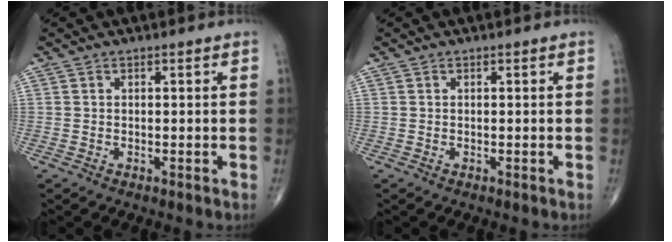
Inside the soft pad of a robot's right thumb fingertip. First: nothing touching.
{"total": 0.0}